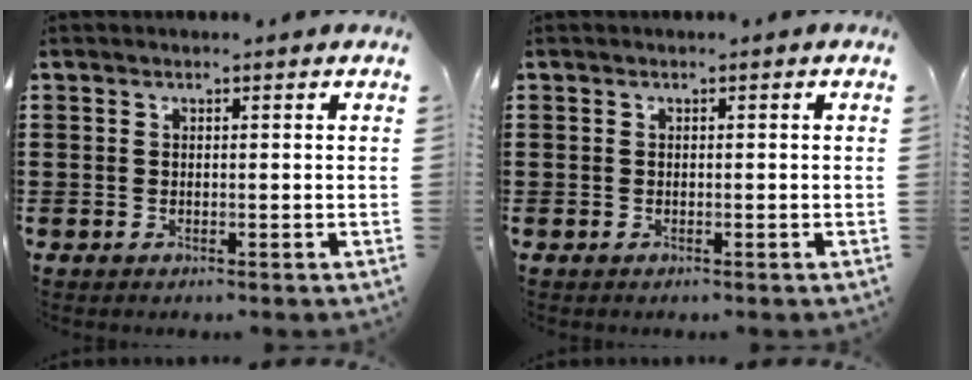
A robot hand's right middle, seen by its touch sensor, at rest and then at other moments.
{"total": 0.0}